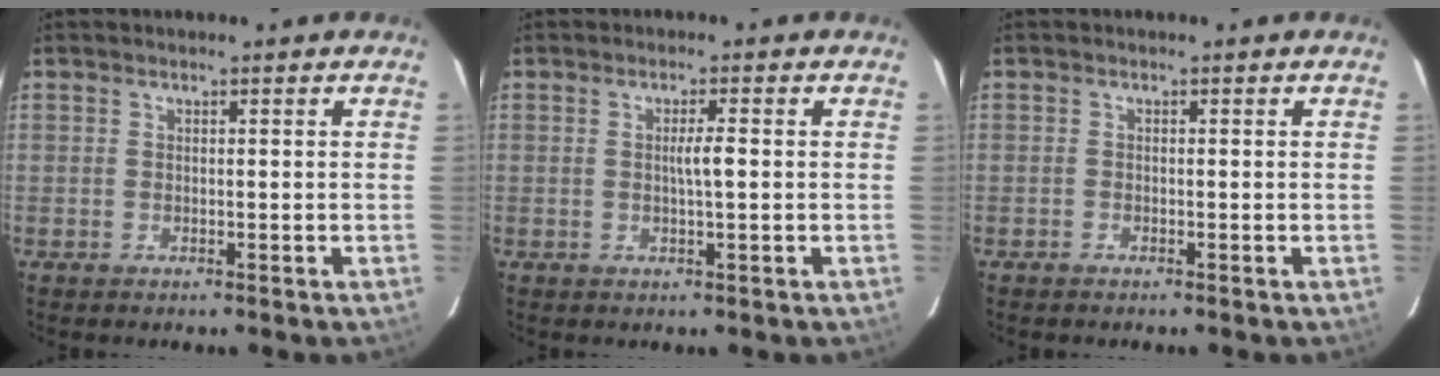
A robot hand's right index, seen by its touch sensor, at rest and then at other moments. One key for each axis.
{"total": 2.3, "fx": 0.0, "fy": -0.1, "fz": 2.3, "tx": -0.042, "ty": 0.000, "tz": 0.000}
{"total": 0.0}